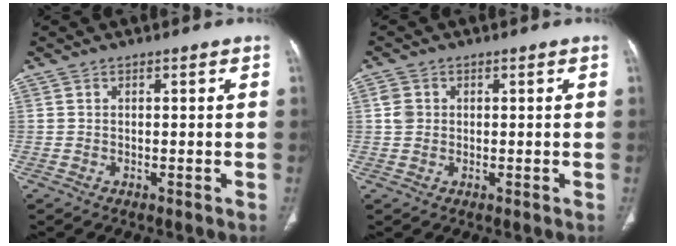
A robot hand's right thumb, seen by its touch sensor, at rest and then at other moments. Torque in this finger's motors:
{"motor_torque": [0.19, 0.12, 0.09, 0.41, -0.03]}